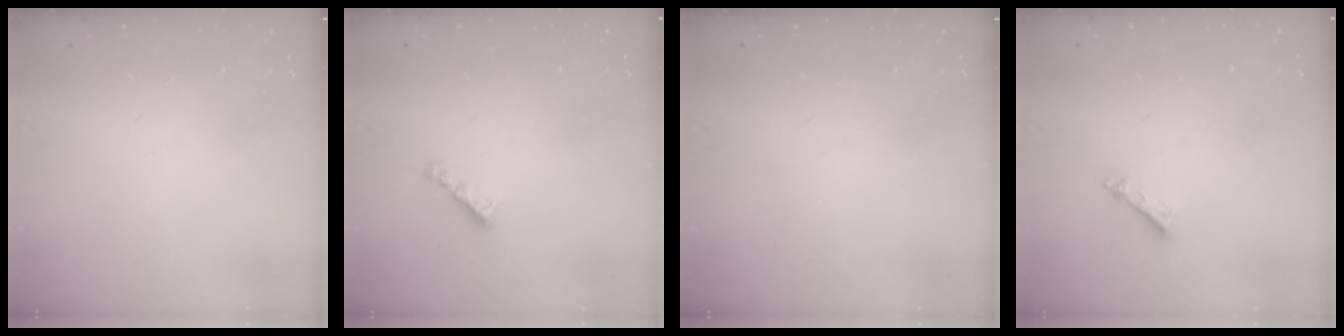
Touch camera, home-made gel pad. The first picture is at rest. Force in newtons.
{"total": 2.2, "press": 2.1, "slide": 0.6}
{"total": 0.0}
{"total": 2.4, "press": 2.4, "slide": 0.4}